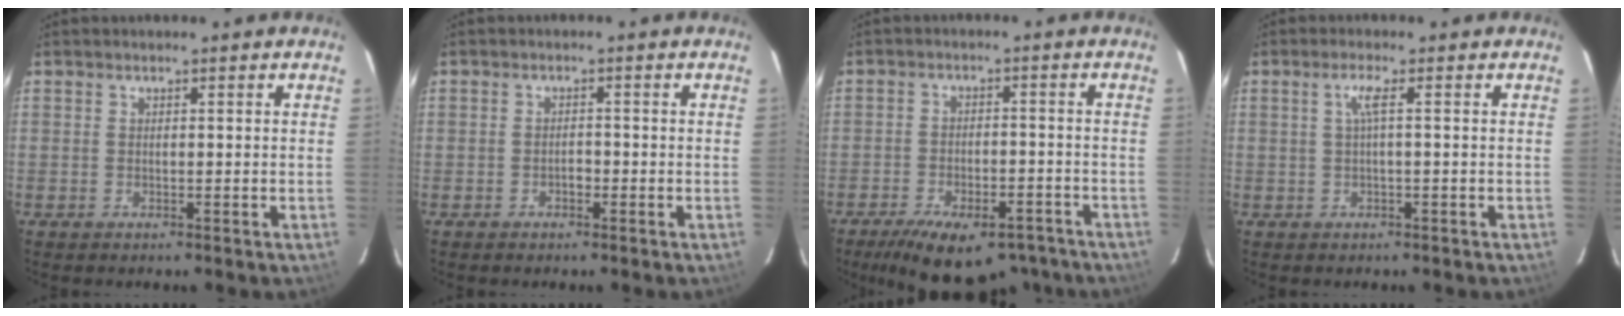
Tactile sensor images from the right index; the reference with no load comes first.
{"total": 1.1, "force": [-0.6, 0.7, 0.6], "torque": [-0.009, 0.004, -0.009]}
{"total": 17.4, "force": [-12.8, 7.4, 9.1], "torque": [-0.174, -0.012, -0.174]}
{"total": 2.3, "force": [0.2, -0.3, 2.3], "torque": [-0.042, 0.003, 0.003]}